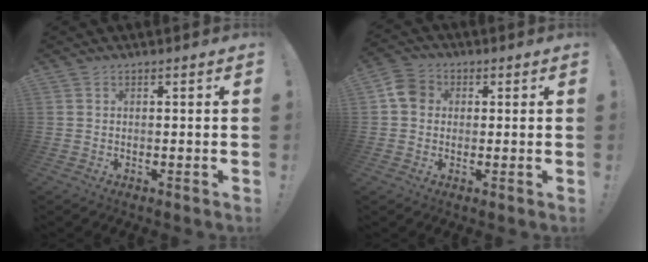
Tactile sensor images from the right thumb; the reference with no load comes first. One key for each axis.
{"total": 6.5, "fx": 0.7, "fy": 5.6, "fz": 3.1, "tx": -0.047, "ty": 0.018, "tz": 0.017}